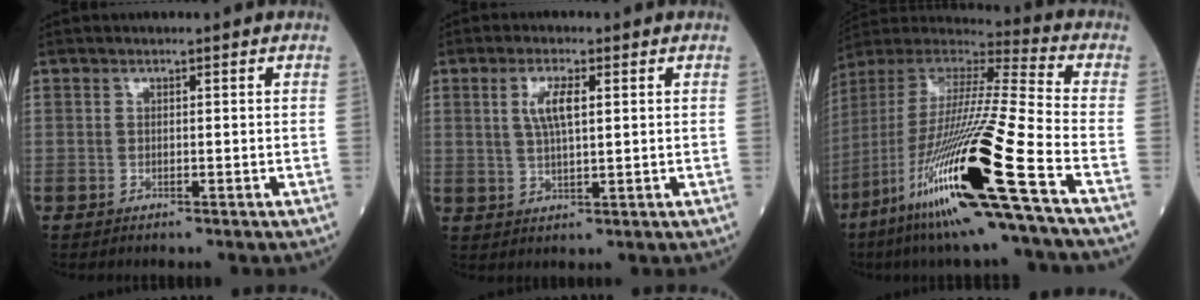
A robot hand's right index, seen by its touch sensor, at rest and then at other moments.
{"total": 4.7, "force": [1.5, 0.9, 4.4], "torque": [-0.090, 0.003, 0.033]}
{"total": 26.4, "force": [-12.1, -0.5, 23.5], "torque": [-0.468, -0.062, -0.230]}